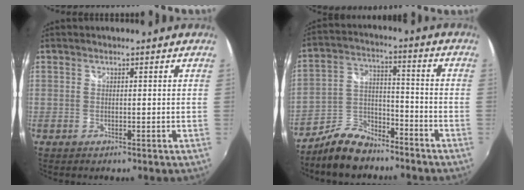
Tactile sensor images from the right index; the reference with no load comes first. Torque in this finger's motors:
{"motor_torque": [0.58, -0.76, 0.18, 0.00]}